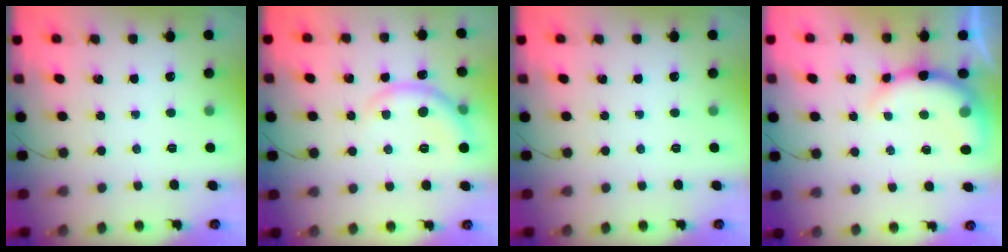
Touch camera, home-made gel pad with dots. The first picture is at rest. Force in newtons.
{"total": 6.4, "press": 6.3, "slide": 0.8}
{"total": 0.0}
{"total": 9.8, "press": 9.7, "slide": 1.5}